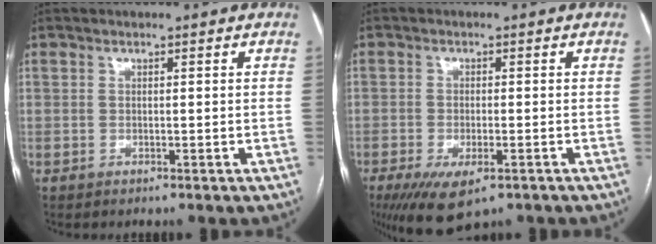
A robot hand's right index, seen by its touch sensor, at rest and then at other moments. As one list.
[{"total": 8.1, "force": [-4.8, 3.0, 5.9], "torque": [-0.101, -0.018, -0.074]}]